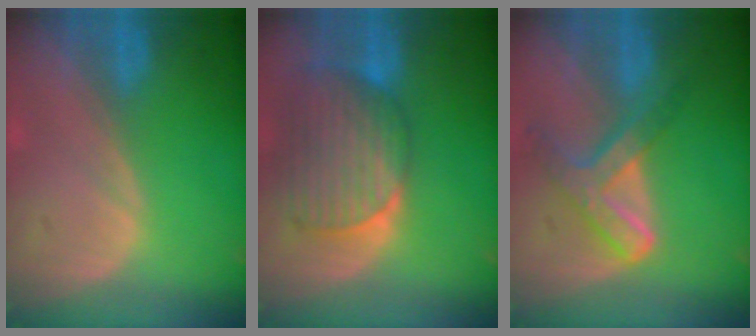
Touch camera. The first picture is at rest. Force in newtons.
{"total": 9.4, "press": 8.3, "slide": 4.4}
{"total": 7.2, "press": 6.0, "slide": 3.8}